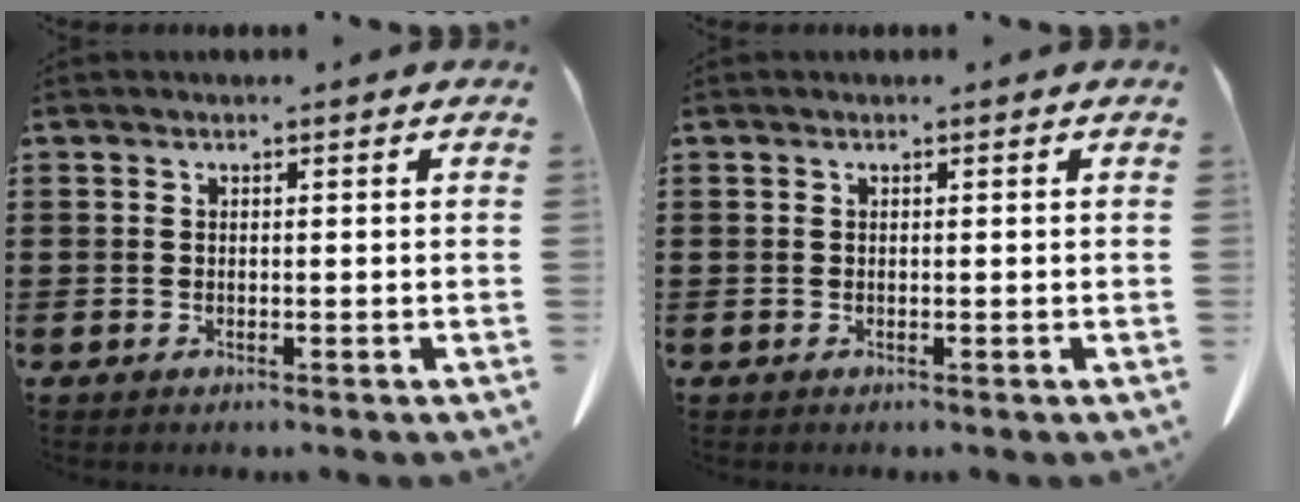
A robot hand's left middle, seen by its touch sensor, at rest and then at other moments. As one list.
[{"total": 0.0}]